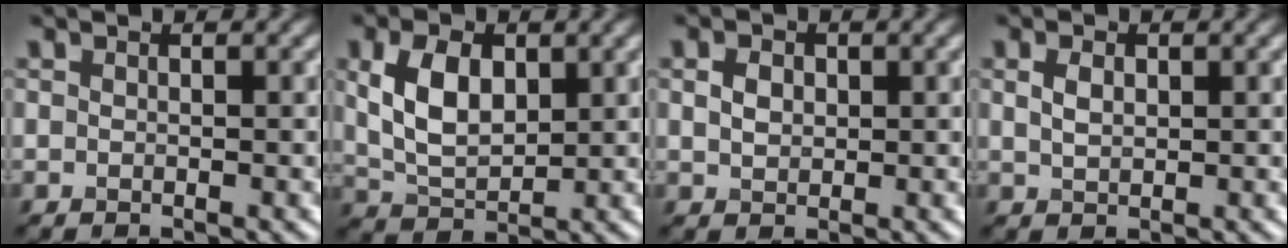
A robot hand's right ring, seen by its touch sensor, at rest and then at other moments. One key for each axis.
{"total": 5.6, "fx": 1.5, "fy": 3.4, "fz": 4.2, "tx": -0.093, "ty": 0.003, "tz": 0.031}
{"total": 1.8, "fx": 0.4, "fy": 1.4, "fz": 1.1, "tx": -0.022, "ty": 0.002, "tz": 0.008}
{"total": 1.6, "fx": 0.6, "fy": 1.0, "fz": 1.1, "tx": -0.023, "ty": 0.001, "tz": 0.012}